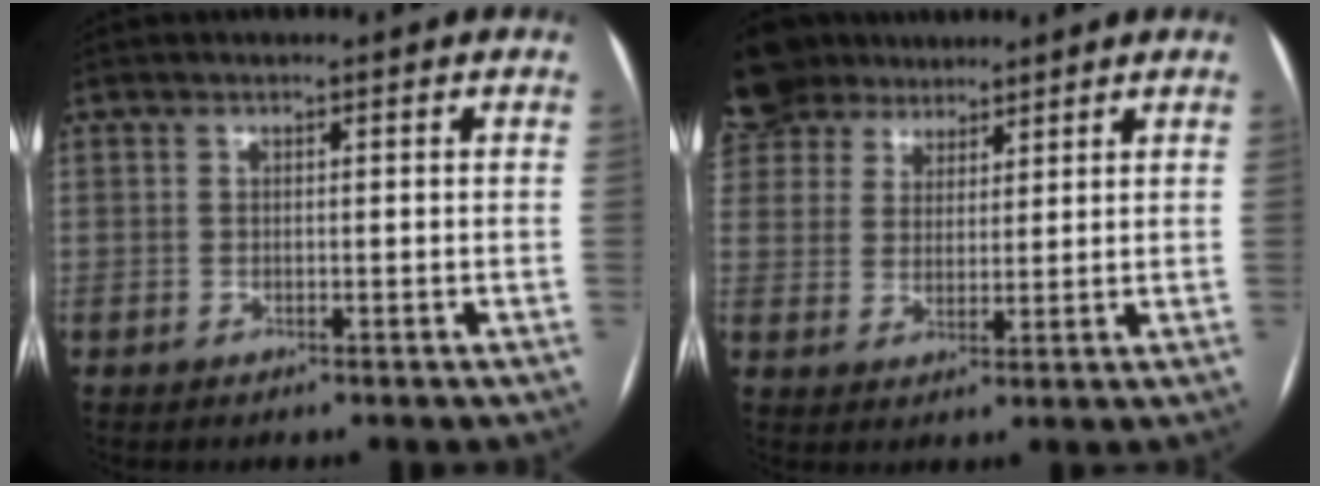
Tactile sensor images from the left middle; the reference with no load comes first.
{"total": 12.6, "force": [9.9, 7.4, 2.5], "torque": [-0.079, 0.041, 0.190]}